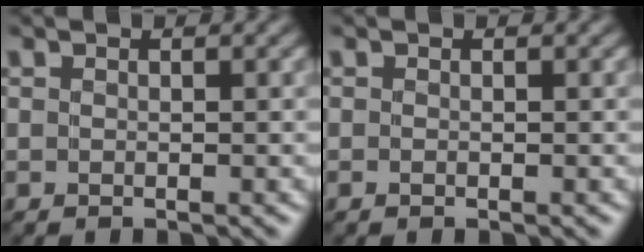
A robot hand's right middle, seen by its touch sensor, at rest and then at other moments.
{"total": 0.0}